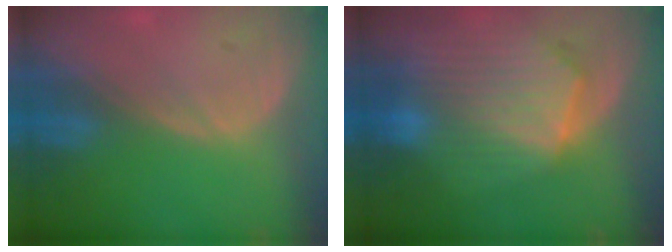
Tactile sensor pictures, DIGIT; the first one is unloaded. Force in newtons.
{"total": 10.2, "press": 8.9, "slide": 5.0}